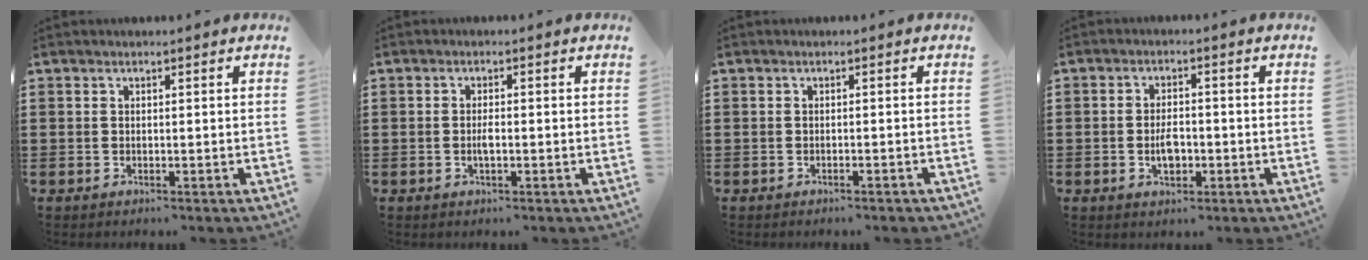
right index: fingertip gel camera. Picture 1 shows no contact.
{"total": 1.8, "force": [-0.4, 0.6, 1.7], "torque": [-0.031, 0.001, -0.007]}
{"total": 0.6, "force": [-0.5, 0.0, 0.3], "torque": [-0.007, -0.003, -0.010]}
{"total": 3.8, "force": [-0.9, 1.9, 3.2], "torque": [-0.049, -0.001, -0.016]}